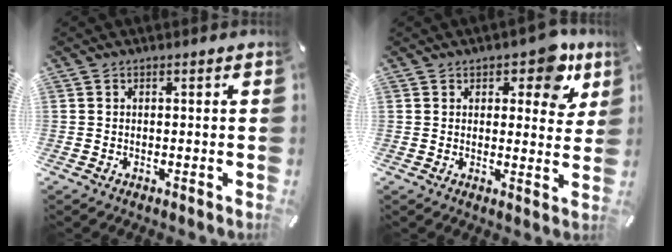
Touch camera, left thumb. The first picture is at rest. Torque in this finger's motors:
{"motor_torque": [0.34, -0.20, 0.19, 0.14, 0.01]}